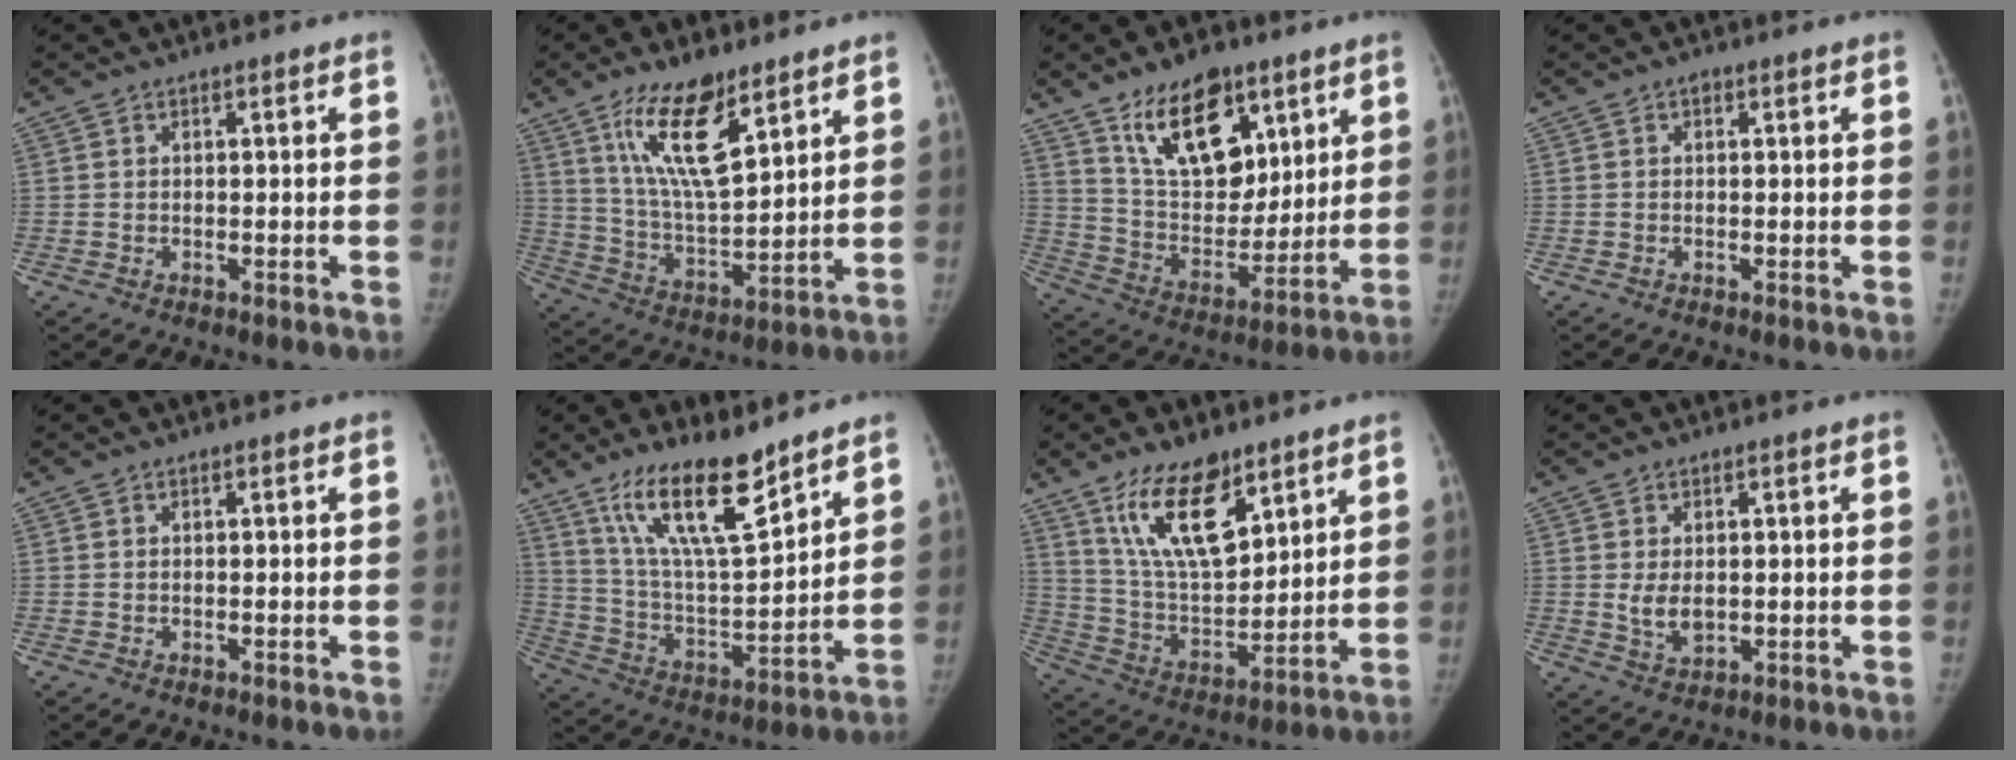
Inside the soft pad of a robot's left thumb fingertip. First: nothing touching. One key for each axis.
{"total": 15.6, "fx": 9.2, "fy": 5.6, "fz": 11.2, "tx": -0.175, "ty": -0.055, "tz": 0.179}
{"total": 18.6, "fx": 10.8, "fy": 10.3, "fz": 11.1, "tx": -0.127, "ty": -0.061, "tz": 0.196}
{"total": 0.9, "fx": 0.4, "fy": 0.7, "fz": 0.5, "tx": -0.001, "ty": 0.001, "tz": 0.003}
{"total": 0.0}
{"total": 17.3, "fx": 12.2, "fy": 4.5, "fz": 11.5, "tx": -0.178, "ty": -0.072, "tz": 0.232}
{"total": 16.7, "fx": 10.3, "fy": 7.4, "fz": 10.9, "tx": -0.154, "ty": -0.061, "tz": 0.201}
{"total": 4.4, "fx": 0.2, "fy": 2.9, "fz": 3.4, "tx": -0.053, "ty": -0.011, "tz": 0.014}